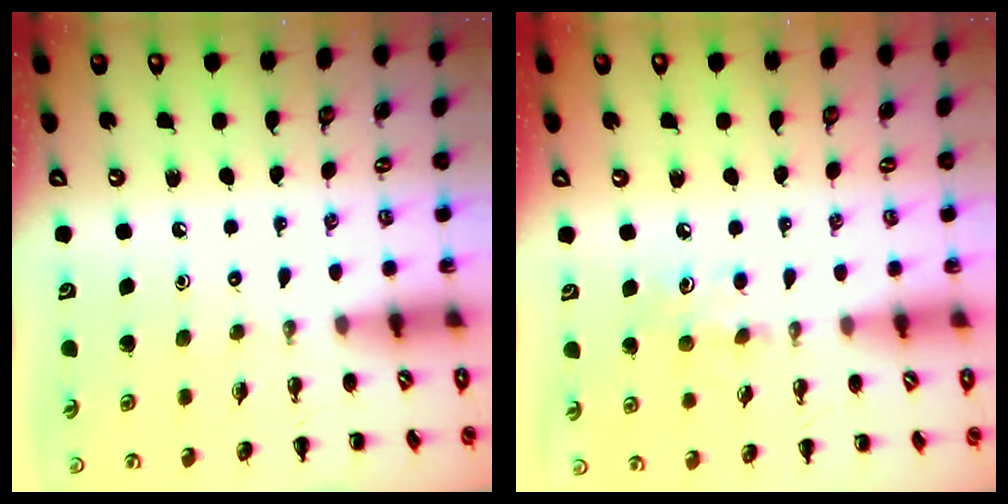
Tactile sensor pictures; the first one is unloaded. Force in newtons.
{"total": 7.6, "press": 7.4, "slide": 1.7}